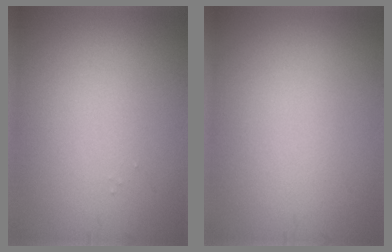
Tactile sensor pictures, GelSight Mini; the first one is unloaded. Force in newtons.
{"total": 0.0}